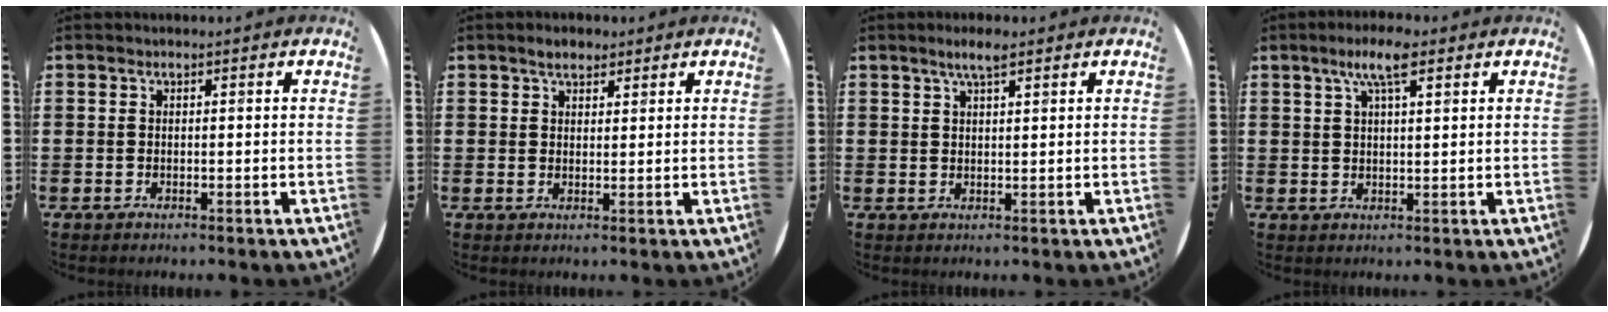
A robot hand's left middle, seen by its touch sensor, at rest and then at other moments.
{"total": 2.5, "force": [2.1, 1.0, 0.8], "torque": [-0.003, -0.002, 0.036]}
{"total": 3.2, "force": [2.3, 0.6, 2.2], "torque": [-0.046, 0.006, 0.040]}
{"total": 5.3, "force": [3.3, 1.3, 4.0], "torque": [-0.078, 0.005, 0.054]}